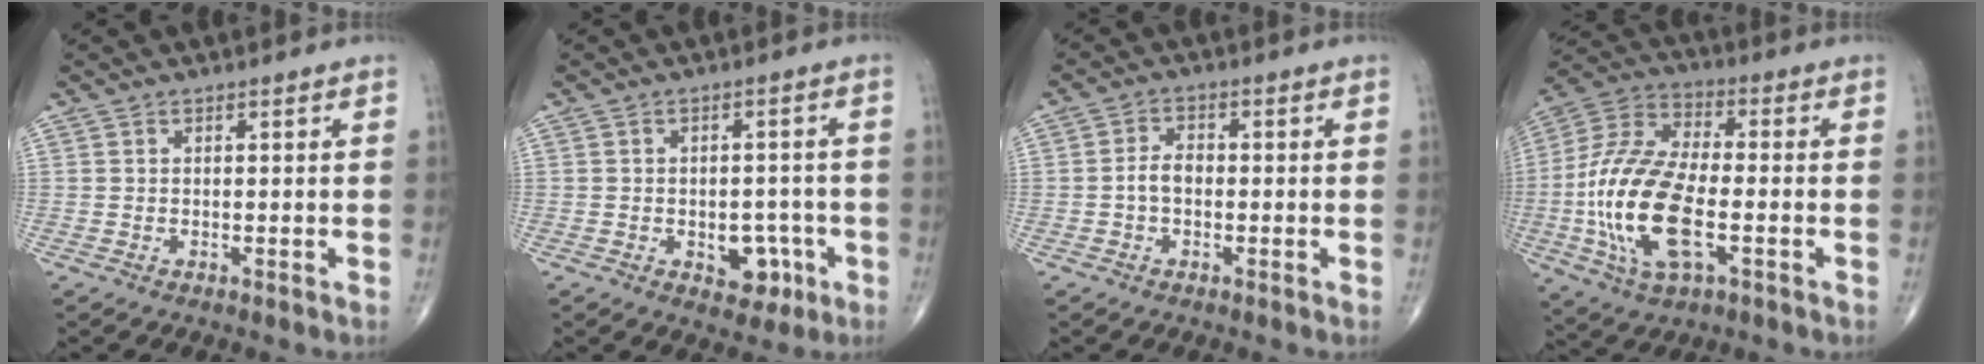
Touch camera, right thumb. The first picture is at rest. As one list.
[{"total": 6.4, "force": [-2.3, 4.2, 4.2], "torque": [-0.023, 0.014, -0.023]}, {"total": 3.3, "force": [-0.7, 2.1, 2.4], "torque": [-0.040, 0.013, -0.018]}, {"total": 20.0, "force": [-4.0, 9.4, 17.2], "torque": [-0.361, 0.016, -0.072]}]